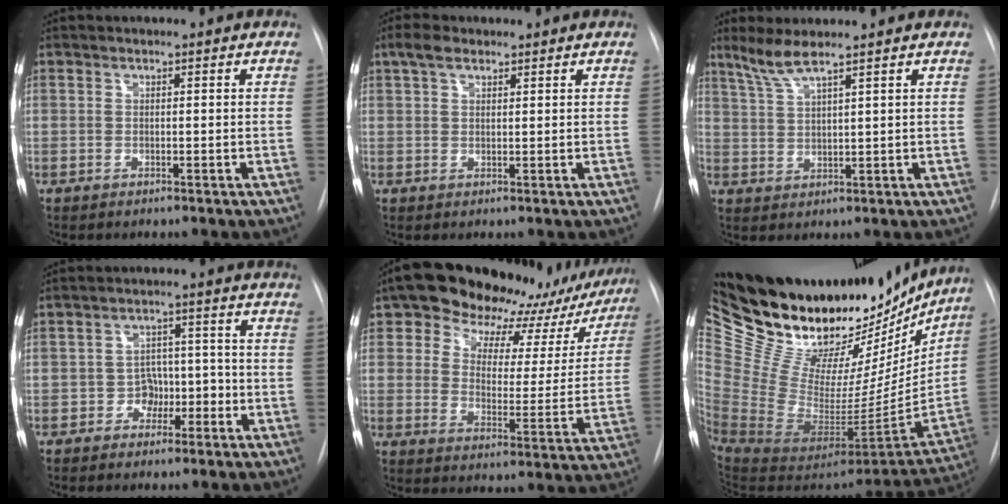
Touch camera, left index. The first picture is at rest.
{"total": 3.1, "force": [2.2, 1.4, 1.7], "torque": [-0.038, 0.016, 0.042]}
{"total": 4.6, "force": [3.7, -0.4, 2.7], "torque": [-0.063, 0.002, 0.079]}
{"total": 4.0, "force": [-1.8, 3.1, 1.9], "torque": [-0.017, 0.015, -0.028]}
{"total": 23.9, "force": [19.1, 11.0, 9.3], "torque": [-0.139, 0.009, 0.234]}
{"total": 38.3, "force": [32.2, 14.9, 14.4], "torque": [-0.278, -0.037, 0.485]}